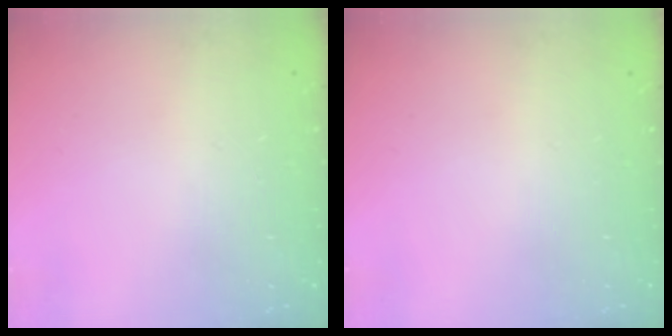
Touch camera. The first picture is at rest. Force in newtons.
{"total": 0.0}